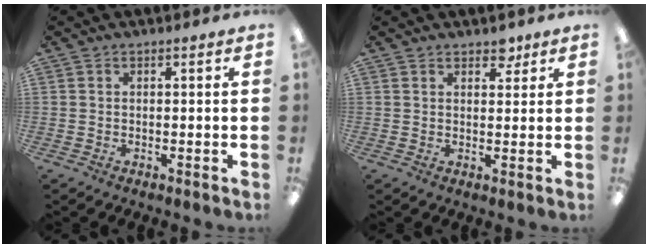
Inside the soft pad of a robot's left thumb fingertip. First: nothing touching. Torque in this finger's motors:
{"motor_torque": [-0.06, 0.03, -0.46, 0.21, 0.02]}